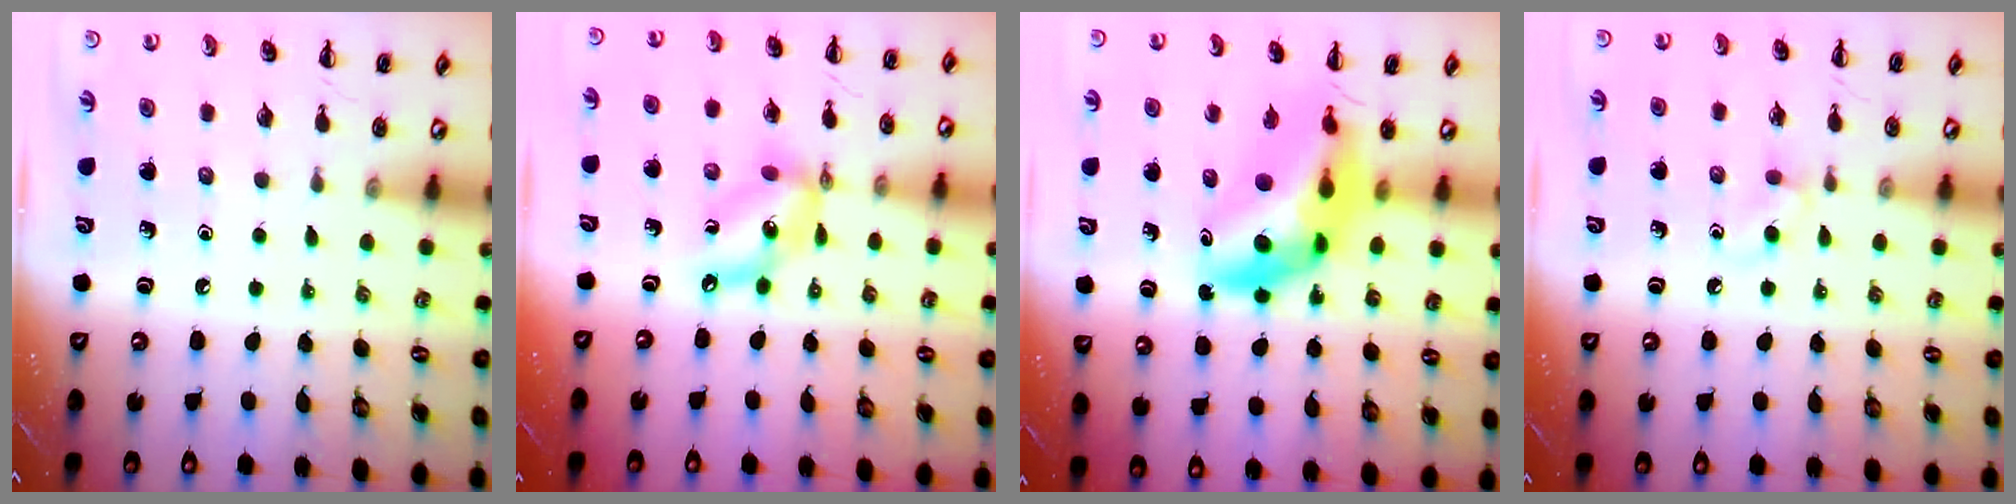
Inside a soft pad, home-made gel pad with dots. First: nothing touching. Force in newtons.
{"total": 10.5, "press": 10.2, "slide": 2.6}
{"total": 12.9, "press": 12.3, "slide": 3.8}
{"total": 2.9, "press": 2.6, "slide": 1.3}